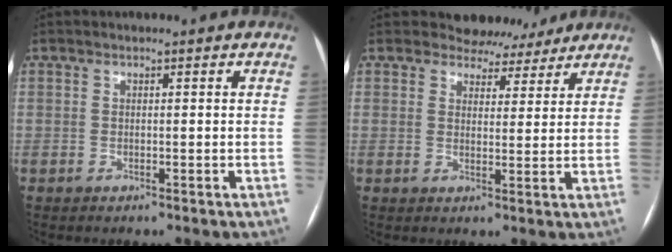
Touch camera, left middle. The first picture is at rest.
{"total": 5.8, "force": [5.1, 2.7, -0.1], "torque": [0.009, 0.001, 0.058]}